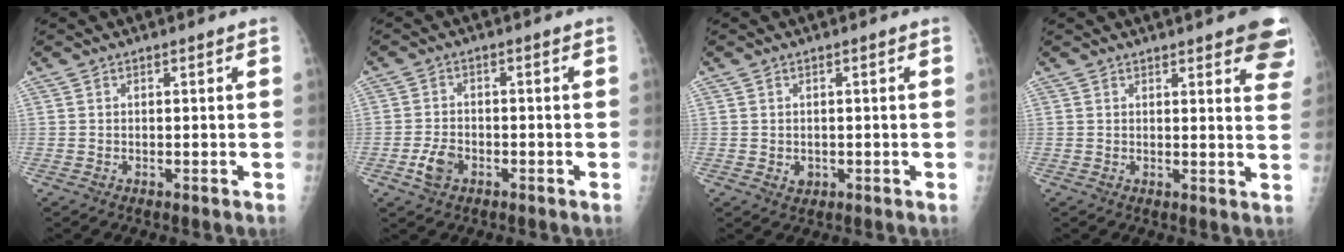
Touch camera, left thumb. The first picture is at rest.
{"total": 4.2, "force": [-2.1, 2.7, 2.4], "torque": [-0.046, 0.010, -0.037]}
{"total": 1.6, "force": [-0.4, 1.4, 0.7], "torque": [-0.001, 0.000, 0.001]}
{"total": 10.4, "force": [6.9, 2.8, 7.2], "torque": [-0.055, -0.026, 0.067]}